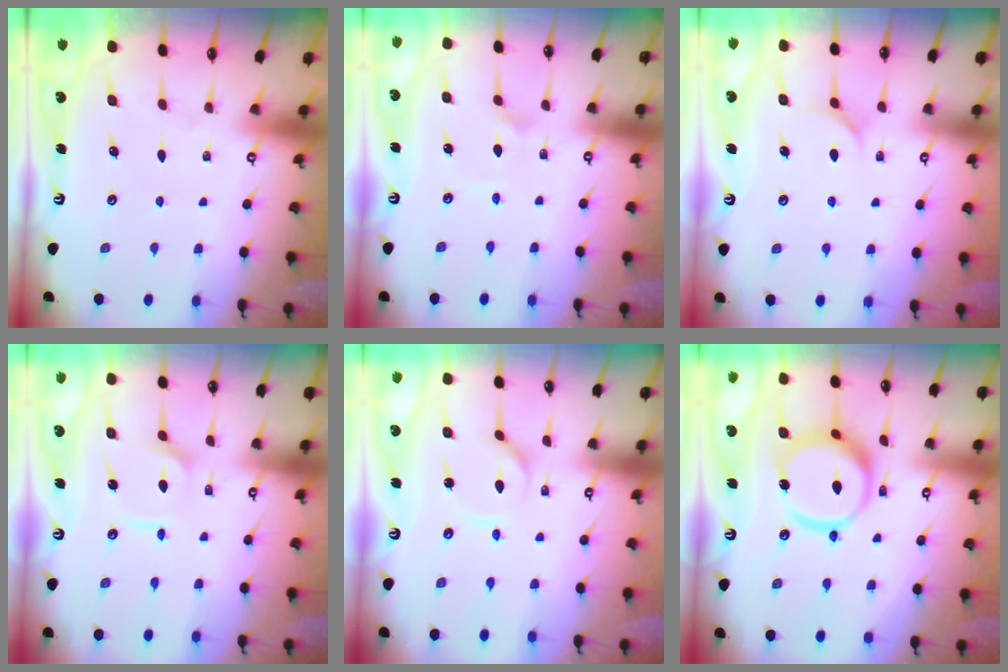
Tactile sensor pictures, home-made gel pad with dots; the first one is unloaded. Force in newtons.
{"total": 1.9, "press": 1.9, "slide": 0.2}
{"total": 5.9, "press": 5.8, "slide": 0.6}
{"total": 5.8, "press": 5.8, "slide": 0.6}
{"total": 3.9, "press": 3.9, "slide": 0.3}
{"total": 13.9, "press": 13.8, "slide": 1.5}